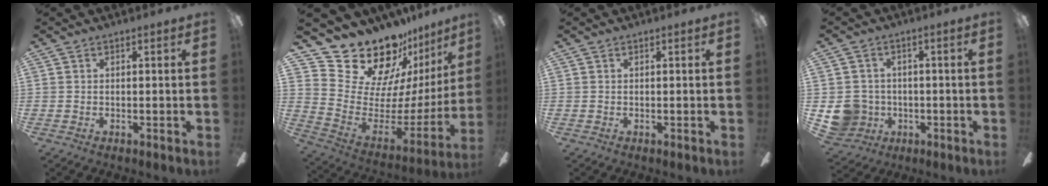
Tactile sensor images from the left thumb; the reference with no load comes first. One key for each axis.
{"total": 23.9, "fx": 20.3, "fy": 10.1, "fz": 7.4, "tx": -0.125, "ty": -0.166, "tz": 0.385}
{"total": 0.0}
{"total": 8.1, "fx": -1.2, "fy": 7.7, "fz": 2.0, "tx": -0.055, "ty": 0.010, "tz": -0.017}